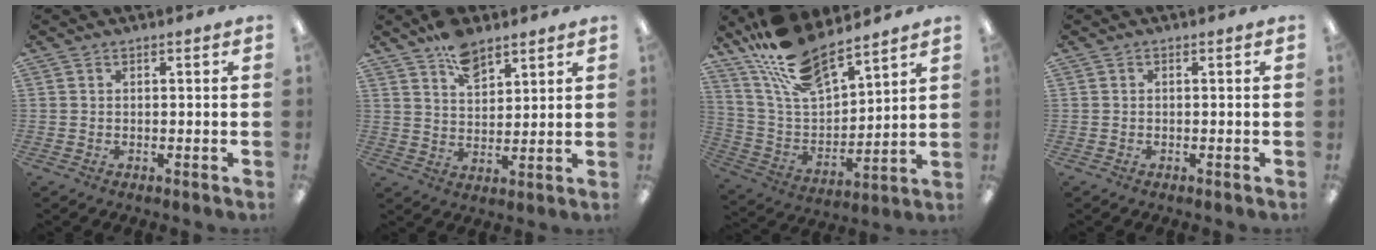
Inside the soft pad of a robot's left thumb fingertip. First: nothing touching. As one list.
[{"total": 8.4, "force": [6.2, 4.2, 3.9], "torque": [-0.063, -0.031, 0.110]}, {"total": 16.5, "force": [14.1, 4.9, 7.1], "torque": [-0.162, -0.087, 0.257]}, {"total": 0.0}]